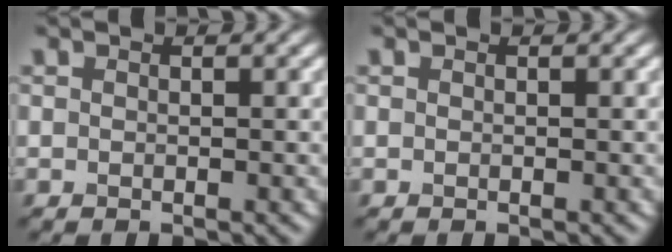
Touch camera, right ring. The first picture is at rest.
{"total": 0.0}